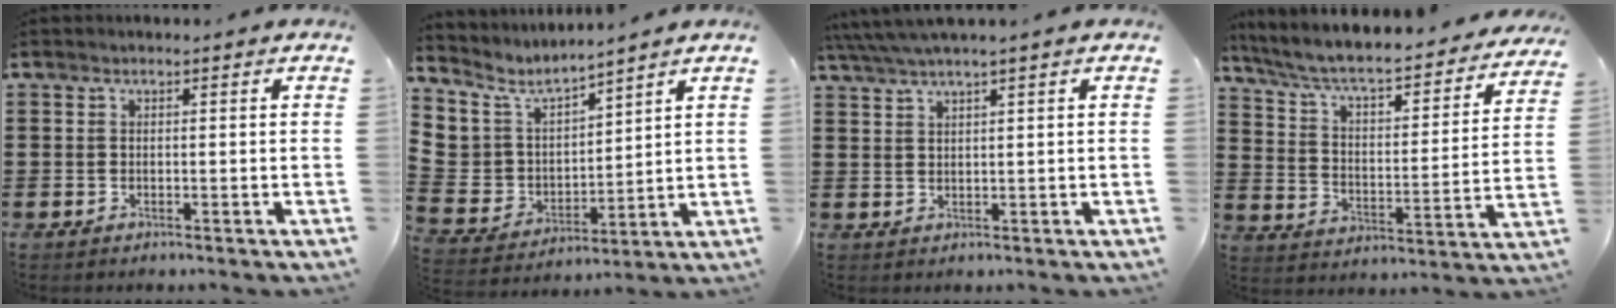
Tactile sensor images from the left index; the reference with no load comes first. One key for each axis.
{"total": 6.0, "fx": 4.4, "fy": 4.1, "fz": -0.1, "tx": -0.050, "ty": -0.041, "tz": 0.080}
{"total": 2.6, "fx": 2.1, "fy": -0.4, "fz": 1.6, "tx": -0.034, "ty": 0.001, "tz": 0.038}
{"total": 5.5, "fx": 4.7, "fy": 0.5, "fz": 2.8, "tx": -0.075, "ty": -0.043, "tz": 0.072}